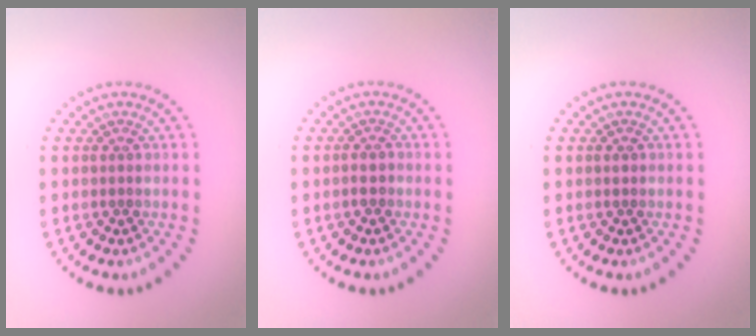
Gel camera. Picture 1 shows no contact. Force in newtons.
{"total": 1.2, "press": 1.1, "slide": 0.6}
{"total": 0.7, "press": 0.7, "slide": 0.1}